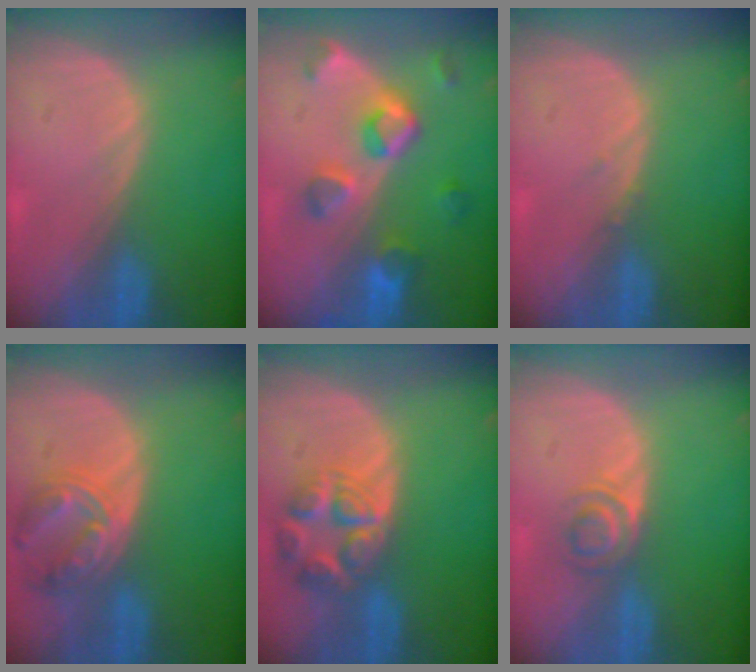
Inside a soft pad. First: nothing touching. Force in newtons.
{"total": 7.6, "press": 7.2, "slide": 2.5}
{"total": 0.6, "press": 0.6, "slide": 0.3}
{"total": 7.9, "press": 6.9, "slide": 3.9}
{"total": 7.6, "press": 6.7, "slide": 3.6}
{"total": 3.5, "press": 3.4, "slide": 0.9}